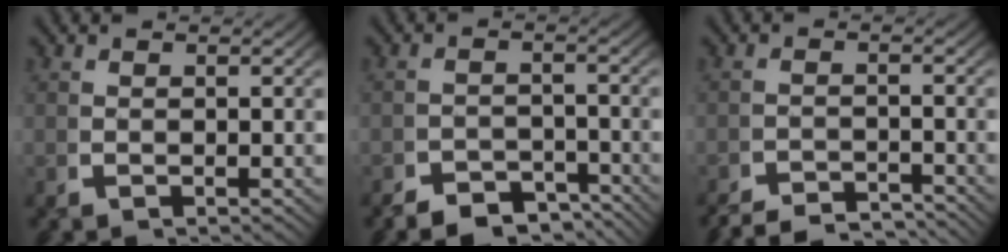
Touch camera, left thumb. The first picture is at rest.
{"total": 4.8, "force": [-4.3, 2.0, 0.9], "torque": [-0.001, -0.020, -0.074]}
{"total": 3.7, "force": [-3.7, 0.2, 0.1], "torque": [0.012, -0.008, -0.068]}